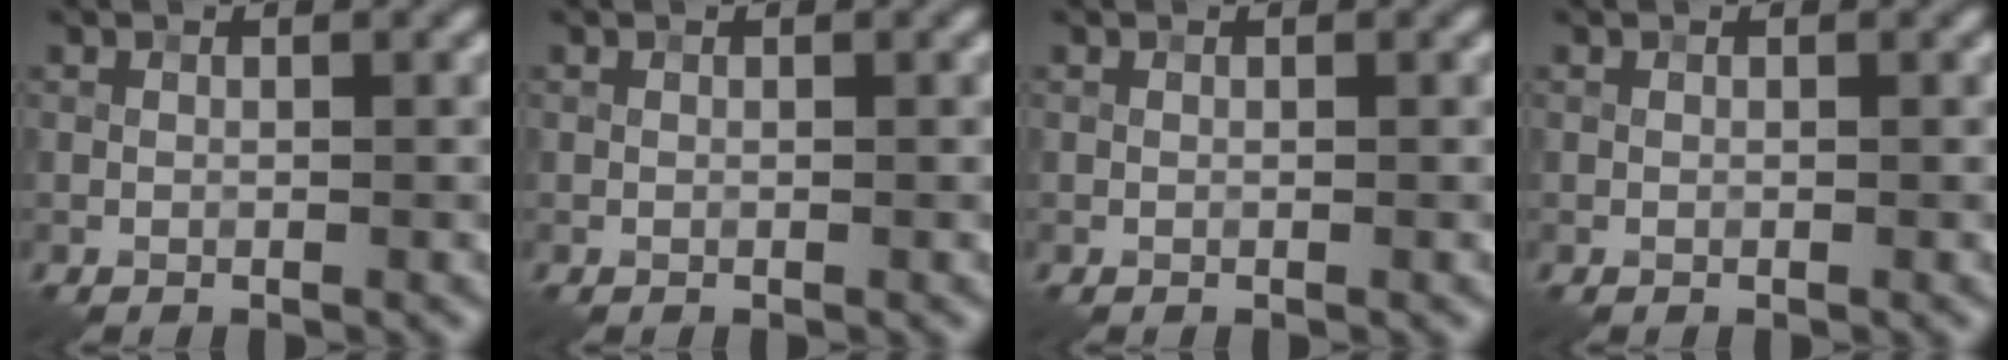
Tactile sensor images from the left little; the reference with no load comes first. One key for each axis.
{"total": 0.0}
{"total": 0.0}
{"total": 0.0}